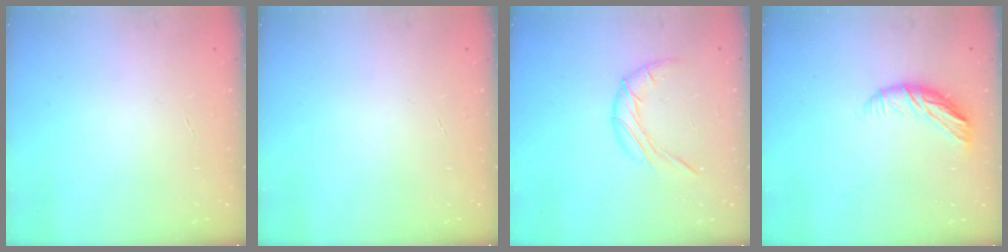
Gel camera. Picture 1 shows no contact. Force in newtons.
{"total": 0.0}
{"total": 9.6, "press": 9.6, "slide": 0.7}
{"total": 10.0, "press": 9.9, "slide": 1.3}